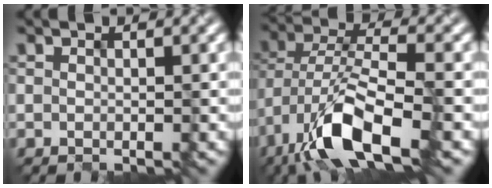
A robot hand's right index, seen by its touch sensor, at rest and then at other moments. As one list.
[{"total": 9.6, "force": [-5.2, 3.5, 7.2], "torque": [-0.140, 0.001, -0.098]}]